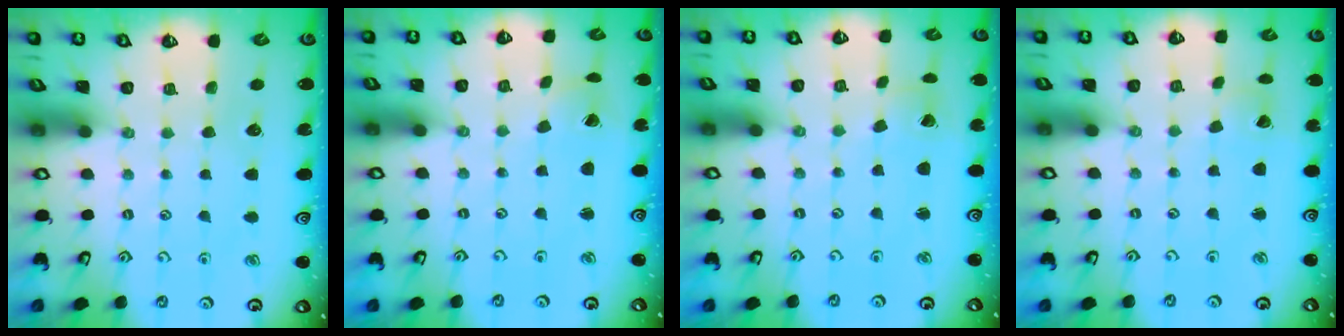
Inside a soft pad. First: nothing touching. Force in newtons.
{"total": 1.6, "press": 1.6, "slide": 0.1}
{"total": 2.0, "press": 2.0, "slide": 0.2}
{"total": 0.8, "press": 0.8, "slide": 0.0}